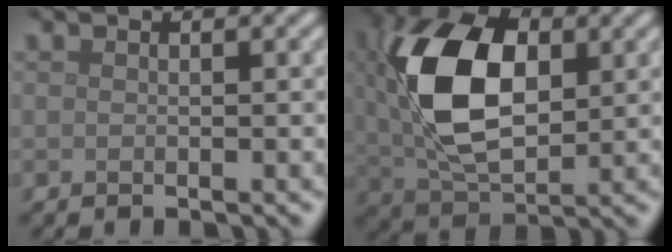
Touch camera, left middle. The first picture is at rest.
{"total": 11.2, "force": [1.6, 6.5, 9.0], "torque": [-0.192, 0.010, 0.029]}